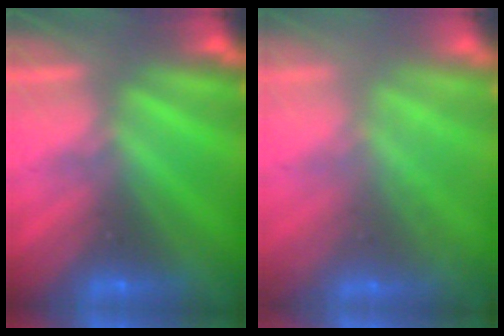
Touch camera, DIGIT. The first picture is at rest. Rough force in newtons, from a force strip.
{"total": 1.7}